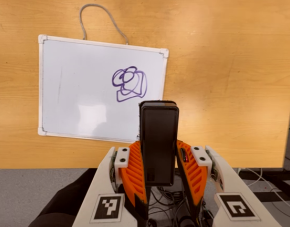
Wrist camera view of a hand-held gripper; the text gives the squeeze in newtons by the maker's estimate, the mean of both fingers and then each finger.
{"total": 5.0, "left": 3.4, "right": 6.5}